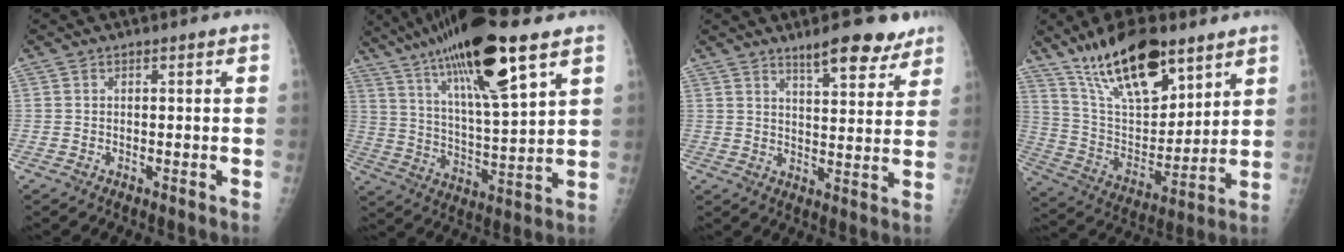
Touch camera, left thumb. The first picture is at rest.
{"total": 22.2, "force": [13.4, 4.2, 17.1], "torque": [-0.295, -0.040, 0.235]}
{"total": 10.0, "force": [7.4, 3.0, 6.0], "torque": [-0.055, -0.045, 0.107]}
{"total": 19.9, "force": [13.5, 8.0, 12.2], "torque": [-0.172, -0.068, 0.249]}